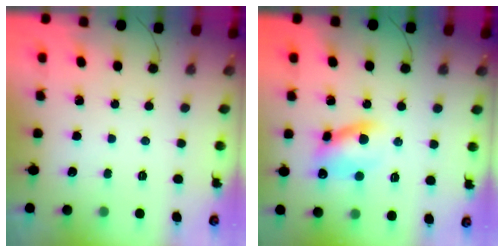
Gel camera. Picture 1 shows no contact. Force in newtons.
{"total": 10.2, "press": 10.1, "slide": 1.2}